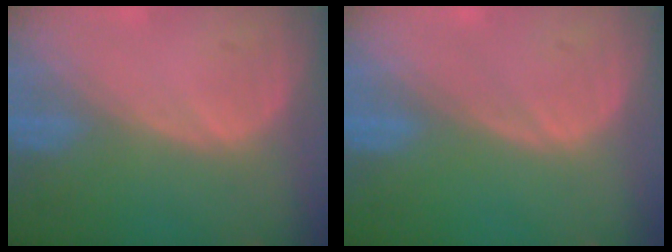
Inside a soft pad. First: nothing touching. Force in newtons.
{"total": 0.0}